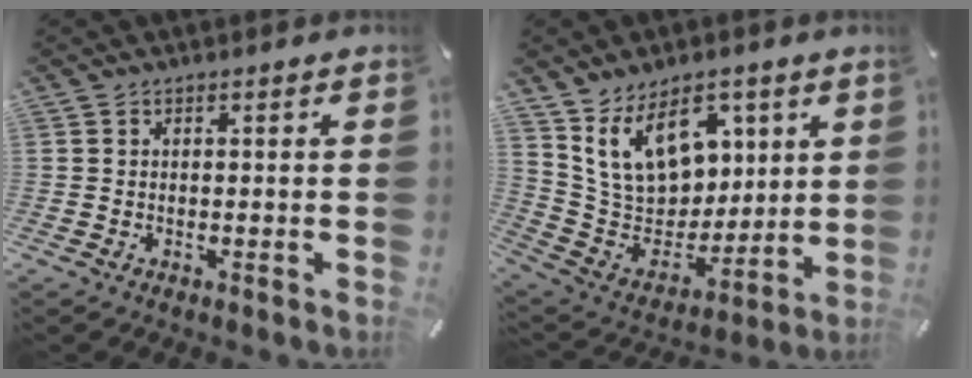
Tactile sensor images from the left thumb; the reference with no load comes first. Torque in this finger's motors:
{"motor_torque": [1.48, 1.54, 1.45, -1.32, 0.14]}